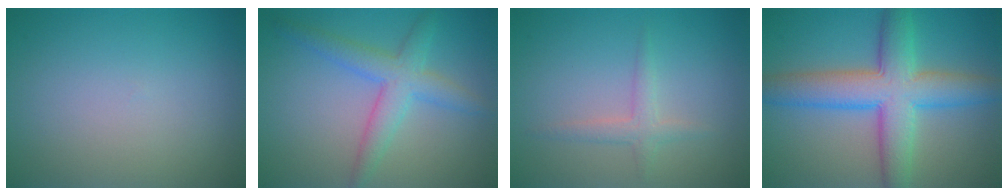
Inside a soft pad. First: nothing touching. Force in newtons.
{"total": 4.1, "press": 4.1, "slide": 0.1}
{"total": 1.7, "press": 1.7, "slide": 0.1}
{"total": 7.9, "press": 7.9, "slide": 0.1}